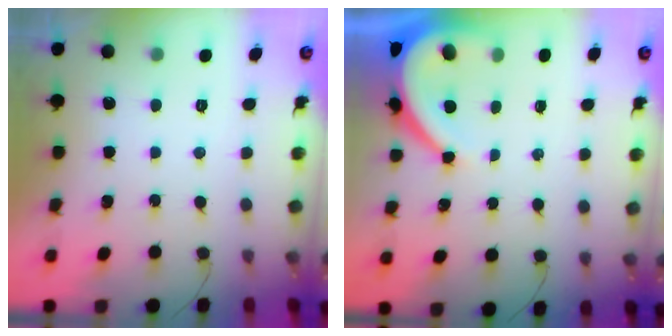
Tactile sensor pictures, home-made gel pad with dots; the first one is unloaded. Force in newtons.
{"total": 7.7, "press": 7.6, "slide": 1.1}